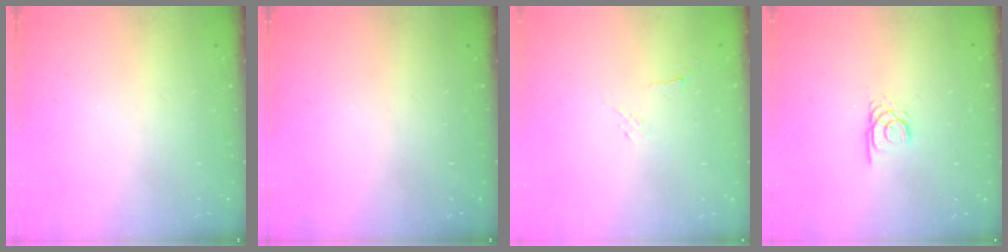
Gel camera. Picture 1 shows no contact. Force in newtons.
{"total": 0.0}
{"total": 2.9, "press": 2.8, "slide": 0.8}
{"total": 2.4, "press": 2.4, "slide": 0.2}